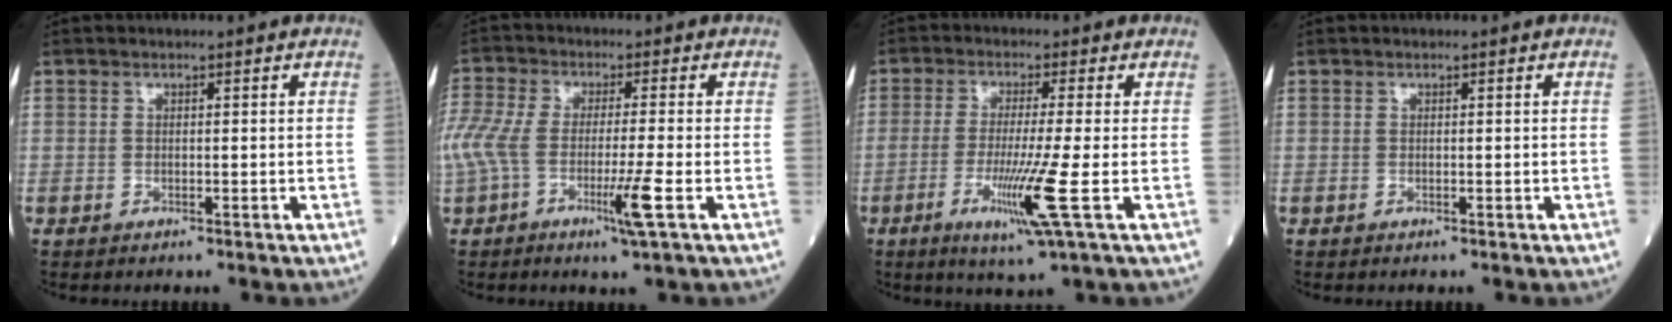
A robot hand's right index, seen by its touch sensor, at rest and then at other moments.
{"total": 10.0, "force": [-3.2, 1.3, 9.3], "torque": [-0.221, 0.004, -0.060]}
{"total": 8.4, "force": [-2.6, -1.4, 7.8], "torque": [-0.155, -0.030, -0.047]}
{"total": 0.0}